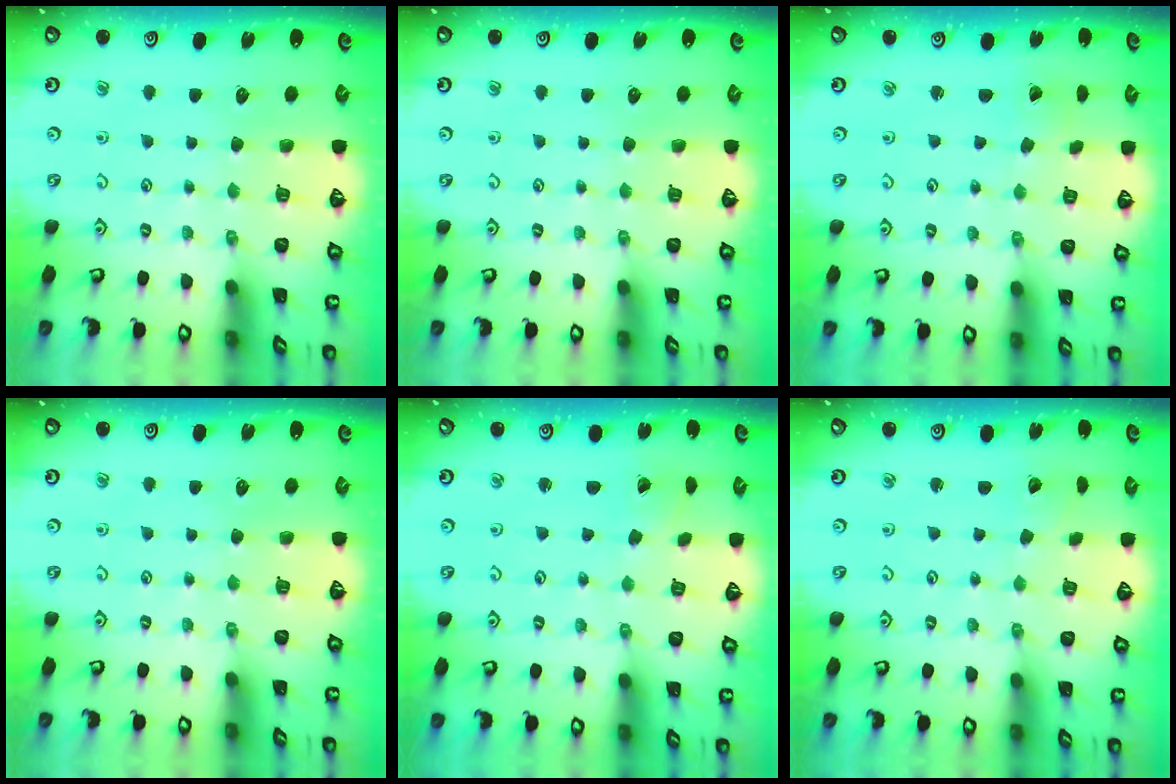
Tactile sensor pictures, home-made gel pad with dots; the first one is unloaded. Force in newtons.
{"total": 0.0}
{"total": 0.0}
{"total": 0.0}
{"total": 1.7, "press": 1.7, "slide": 0.3}
{"total": 1.7, "press": 1.7, "slide": 0.1}